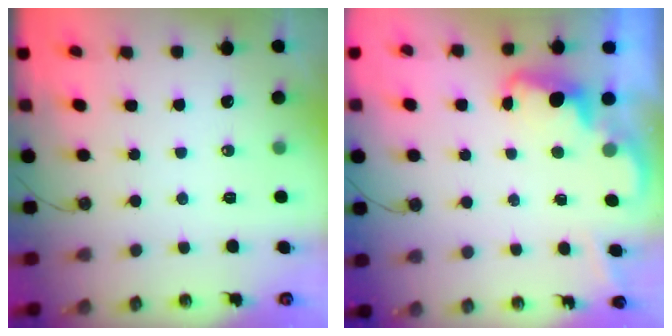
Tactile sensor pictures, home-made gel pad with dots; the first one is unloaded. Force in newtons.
{"total": 2.3, "press": 2.2, "slide": 0.5}